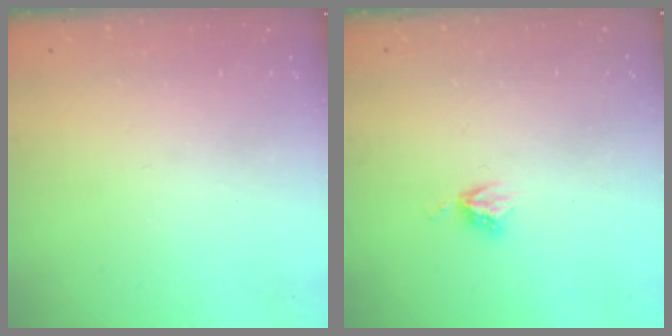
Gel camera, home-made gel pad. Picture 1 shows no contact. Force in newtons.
{"total": 4.4, "press": 4.4, "slide": 0.1}